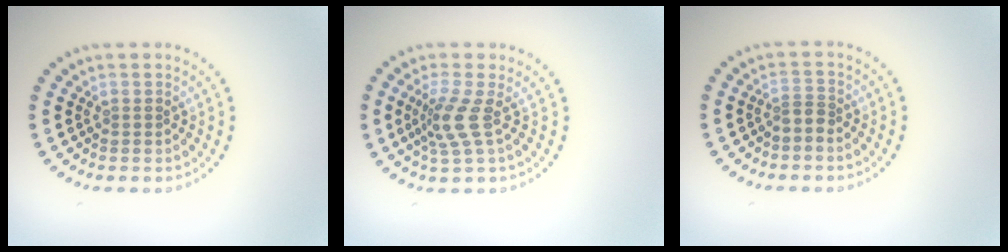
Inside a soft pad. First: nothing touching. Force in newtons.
{"total": 2.8, "press": 2.0, "slide": 1.9}
{"total": 1.2, "press": 0.7, "slide": 0.9}